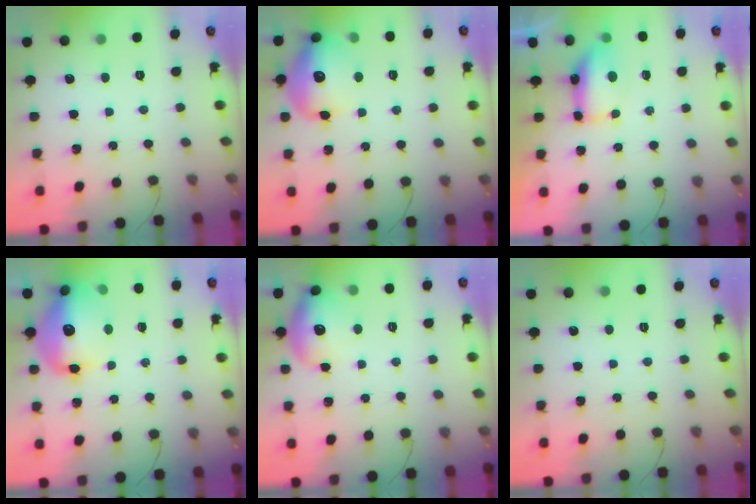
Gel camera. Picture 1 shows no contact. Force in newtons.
{"total": 15.4, "press": 15.3, "slide": 1.7}
{"total": 13.8, "press": 9.3, "slide": 10.2}
{"total": 16.2, "press": 15.6, "slide": 4.1}
{"total": 12.7, "press": 12.6, "slide": 1.7}
{"total": 0.0}